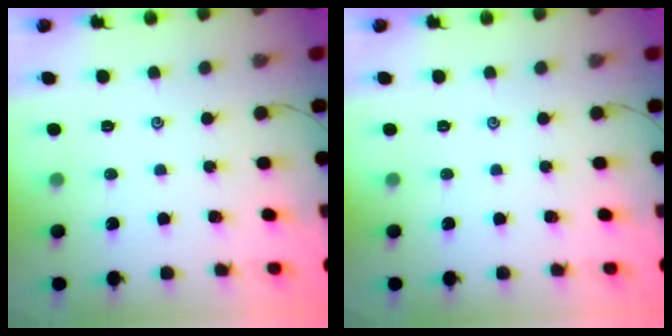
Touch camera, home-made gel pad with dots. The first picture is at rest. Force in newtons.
{"total": 0.0}